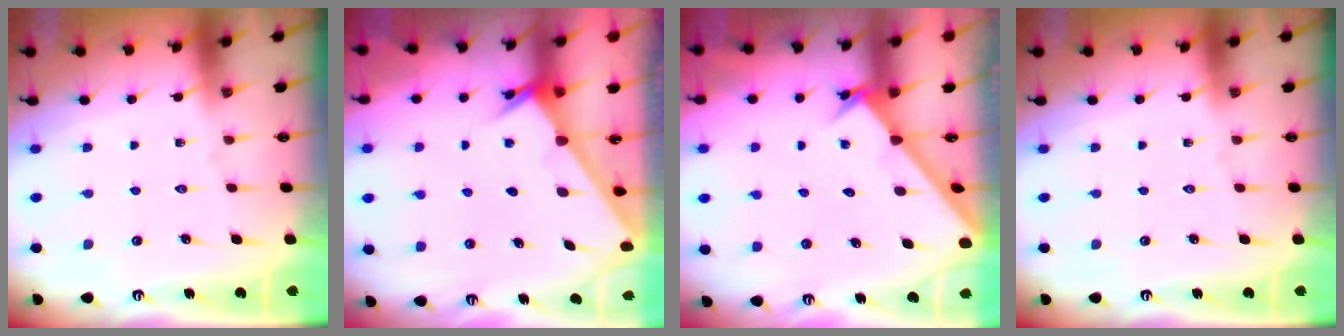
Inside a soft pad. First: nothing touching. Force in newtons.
{"total": 2.4, "press": 2.4, "slide": 0.2}
{"total": 2.1, "press": 2.1, "slide": 0.2}
{"total": 0.0}